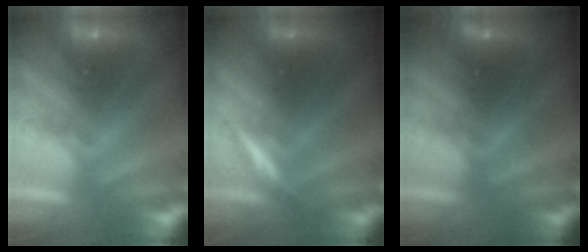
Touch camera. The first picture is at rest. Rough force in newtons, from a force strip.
{"total": 3.0}
{"total": 1.3}